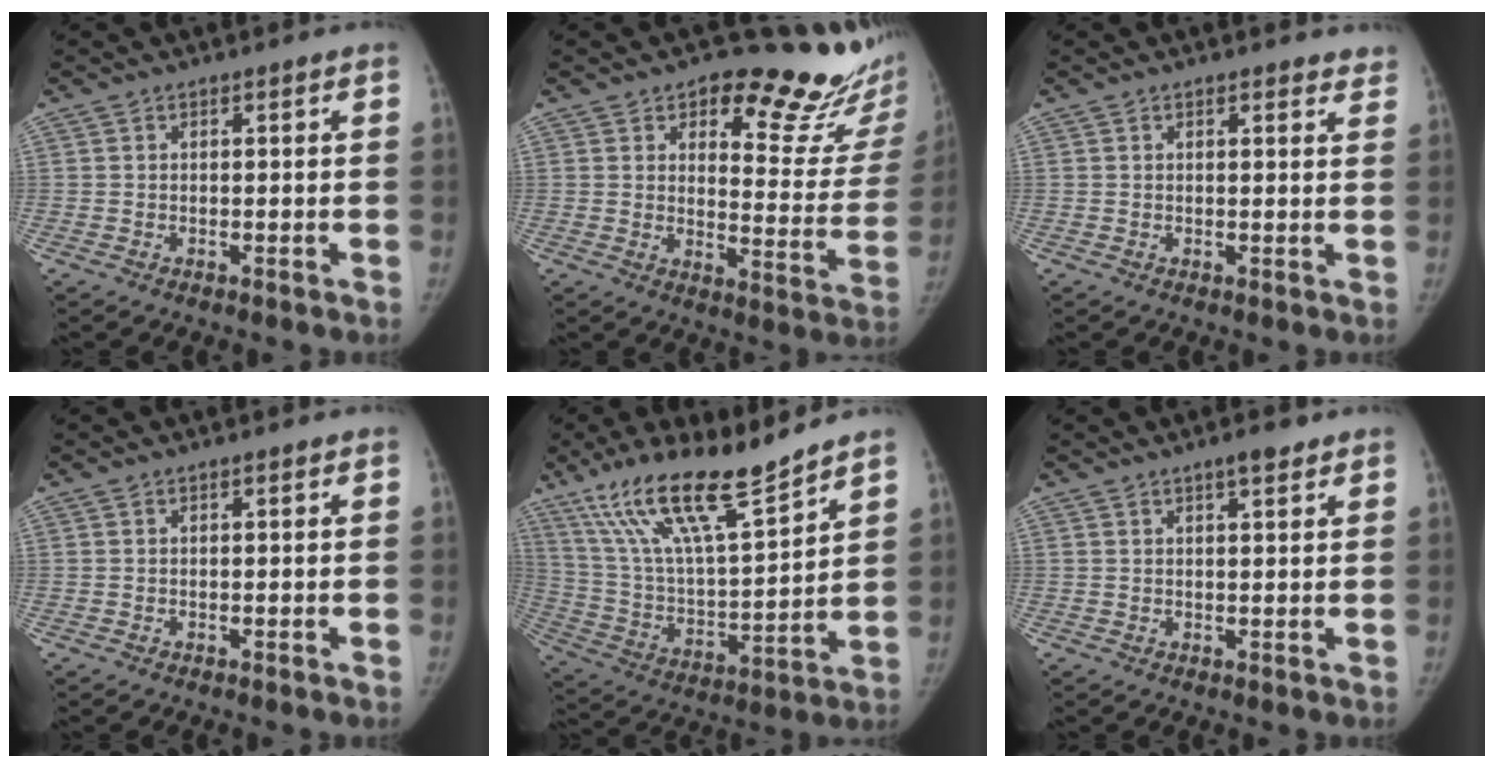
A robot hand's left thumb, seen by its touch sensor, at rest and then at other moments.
{"total": 20.7, "force": [15.4, 8.4, 11.1], "torque": [-0.075, -0.104, 0.182]}
{"total": 3.4, "force": [2.9, 1.2, 1.3], "torque": [0.009, -0.008, 0.024]}
{"total": 0.0}
{"total": 19.9, "force": [14.8, 3.6, 12.8], "torque": [-0.210, -0.069, 0.278]}
{"total": 3.2, "force": [2.2, 0.8, 2.2], "torque": [-0.026, -0.011, 0.031]}